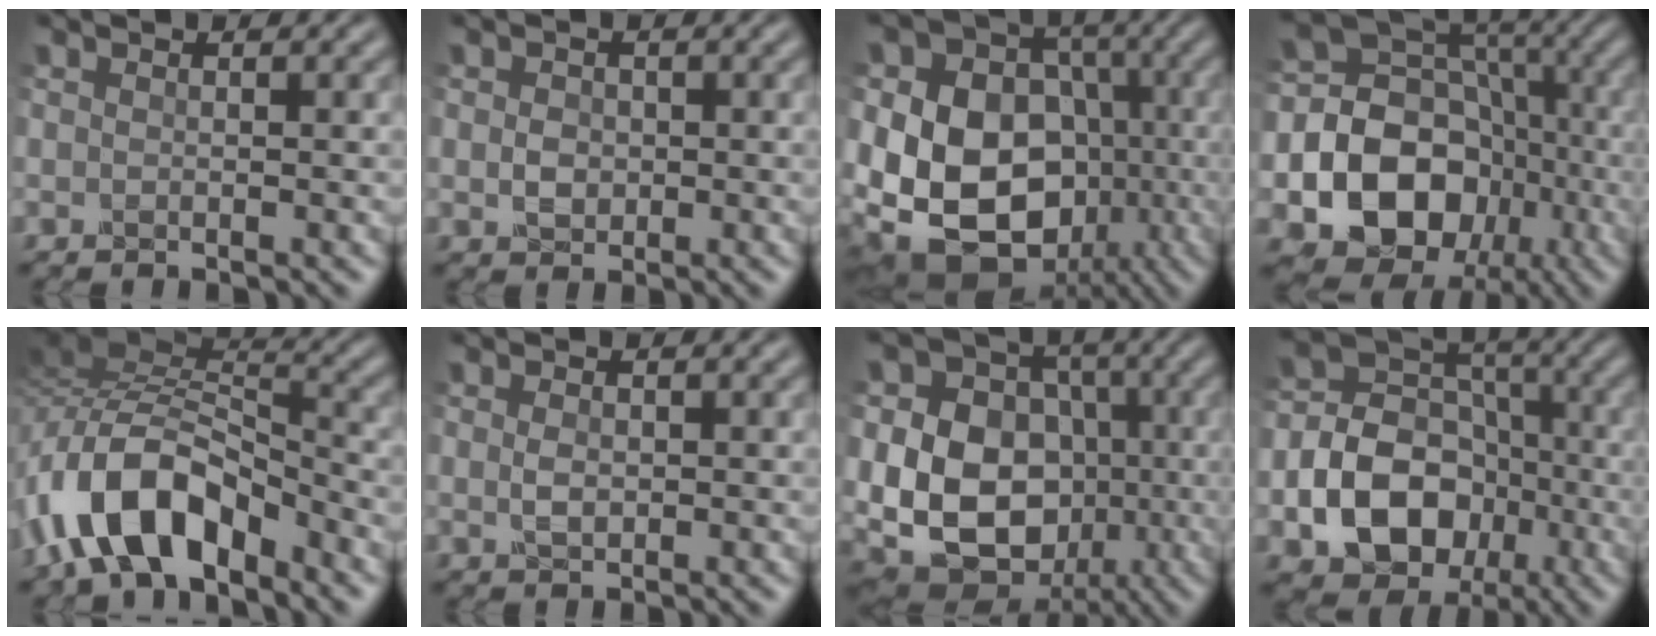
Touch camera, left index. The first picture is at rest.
{"total": 1.4, "force": [0.0, 1.3, 0.6], "torque": [-0.018, 0.003, -0.004]}
{"total": 15.1, "force": [-2.7, 12.2, 8.5], "torque": [-0.168, -0.018, -0.045]}
{"total": 16.7, "force": [-3.6, 14.1, 8.0], "torque": [-0.167, 0.005, -0.068]}
{"total": 10.4, "force": [-5.7, 4.8, 7.2], "torque": [-0.143, 0.013, -0.114]}
{"total": 1.0, "force": [0.1, 0.7, 0.8], "torque": [-0.028, 0.002, 0.002]}
{"total": 13.7, "force": [-2.0, 11.6, 6.8], "torque": [-0.135, -0.011, -0.046]}
{"total": 10.8, "force": [-3.7, 8.7, 5.3], "torque": [-0.106, -0.005, -0.082]}